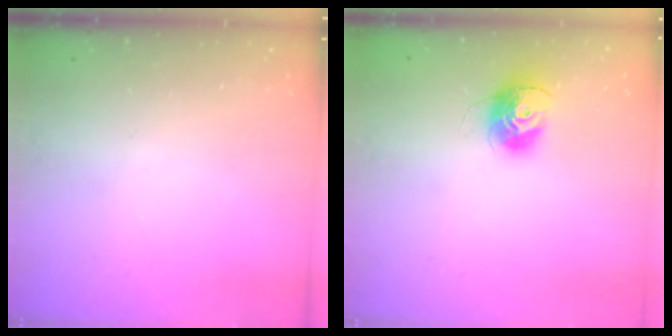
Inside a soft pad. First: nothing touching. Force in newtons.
{"total": 12.3, "press": 12.3, "slide": 1.0}